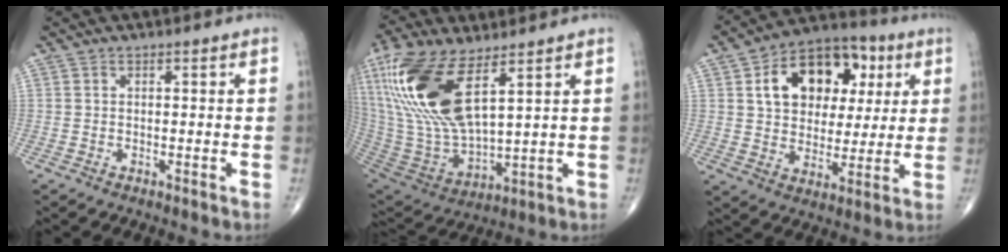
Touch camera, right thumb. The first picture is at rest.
{"total": 22.5, "force": [10.0, 8.8, 18.2], "torque": [-0.409, -0.041, 0.207]}
{"total": 18.0, "force": [5.8, 12.3, 11.7], "torque": [-0.145, 0.004, 0.090]}